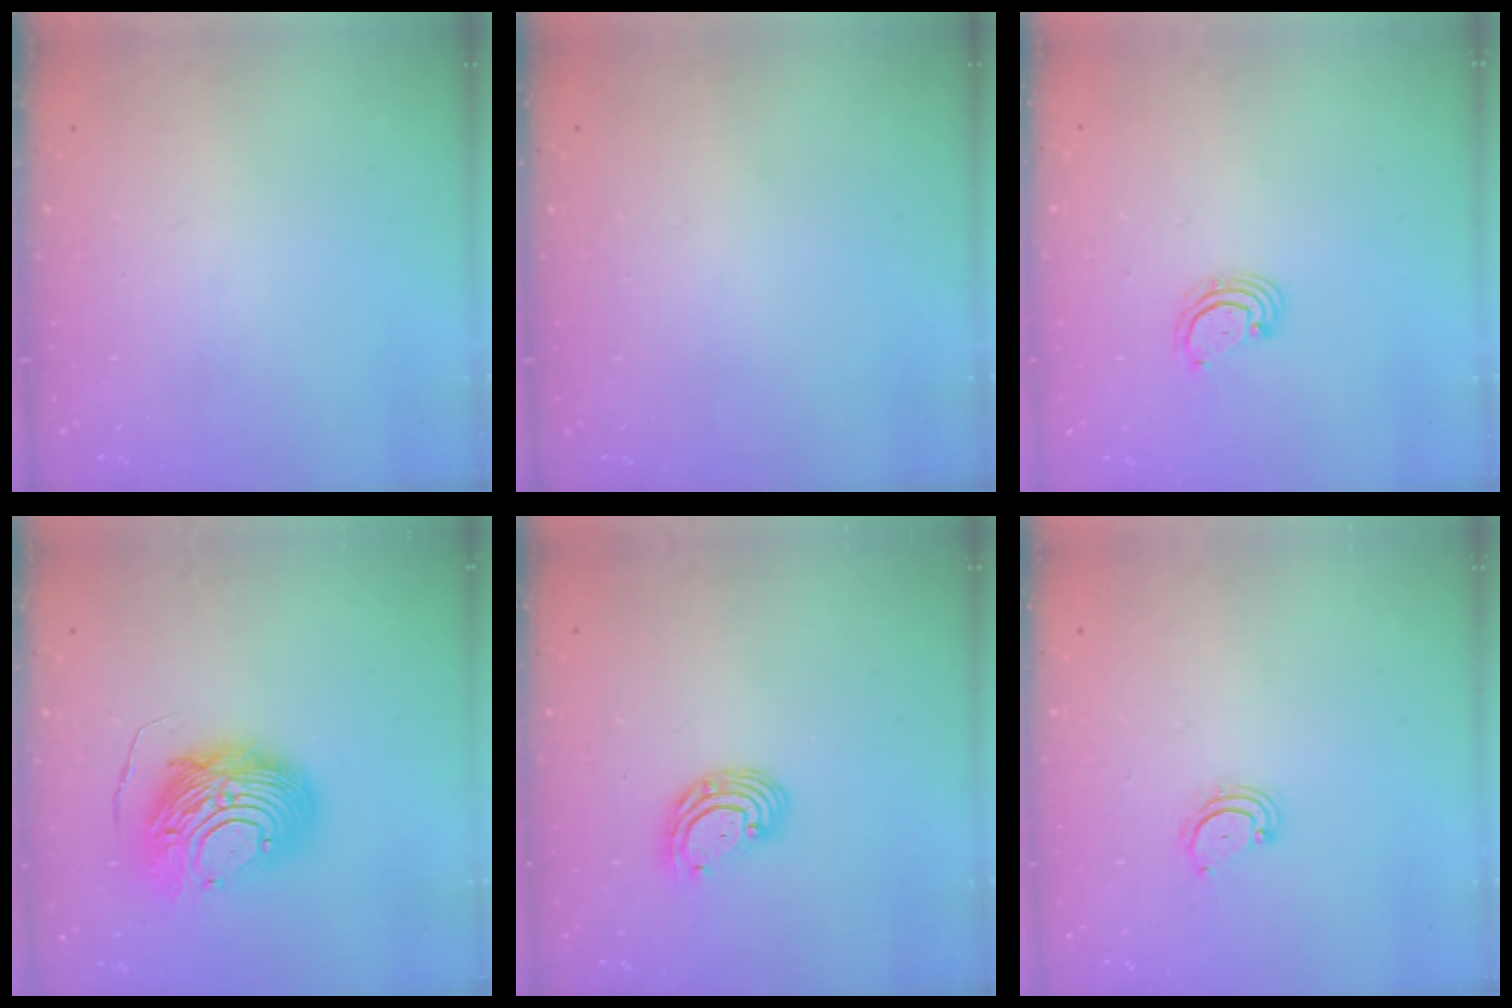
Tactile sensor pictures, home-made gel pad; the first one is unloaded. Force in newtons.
{"total": 0.0}
{"total": 2.6, "press": 2.6, "slide": 0.3}
{"total": 13.7, "press": 13.7, "slide": 1.3}
{"total": 7.2, "press": 7.1, "slide": 1.6}
{"total": 2.9, "press": 2.9, "slide": 0.3}